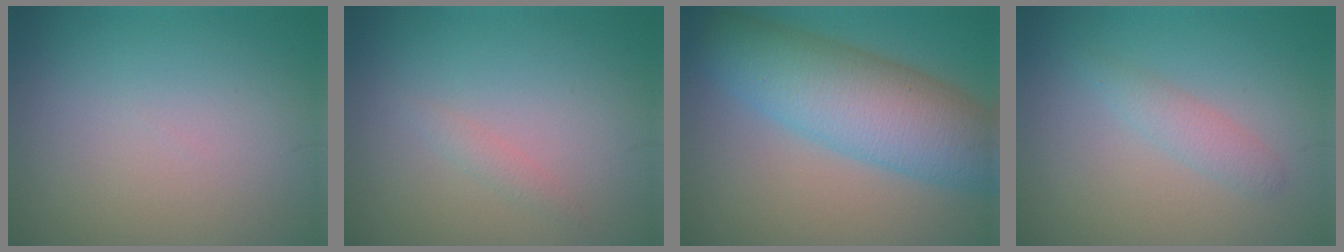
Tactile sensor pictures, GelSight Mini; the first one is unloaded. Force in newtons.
{"total": 0.9, "press": 0.9, "slide": 0.1}
{"total": 9.2, "press": 9.2, "slide": 0.1}
{"total": 1.7, "press": 1.7, "slide": 0.1}